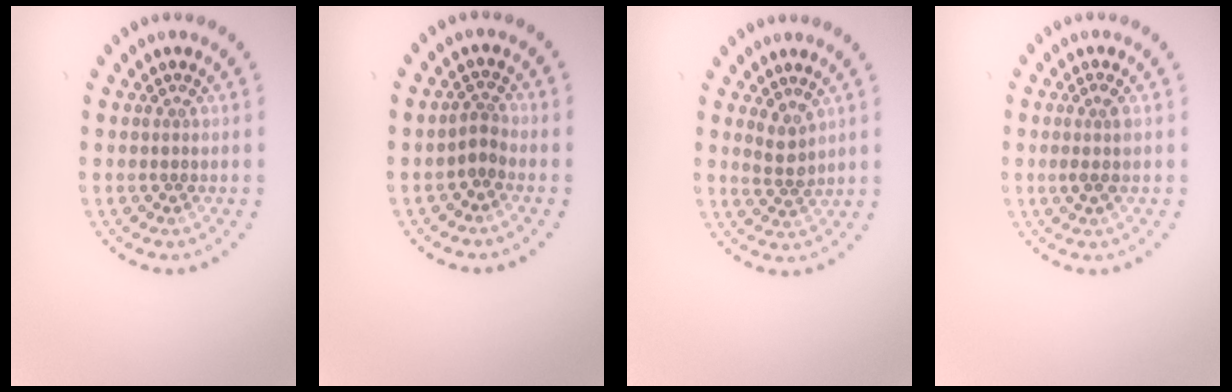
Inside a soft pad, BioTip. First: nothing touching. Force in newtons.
{"total": 1.6, "press": 1.1, "slide": 1.1}
{"total": 1.8, "press": 1.5, "slide": 1.0}
{"total": 1.5, "press": 1.2, "slide": 0.8}